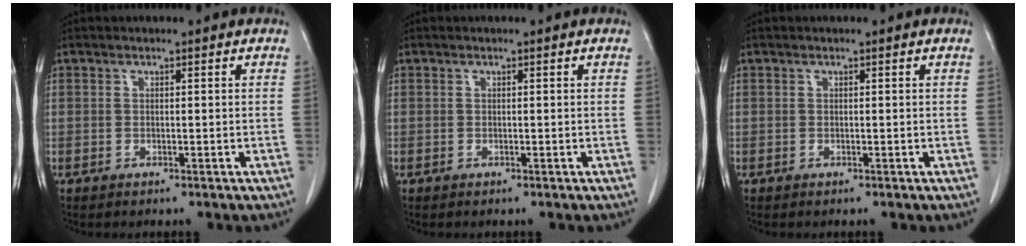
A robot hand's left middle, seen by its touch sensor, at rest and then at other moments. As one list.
[{"total": 0.0}, {"total": 0.0}]